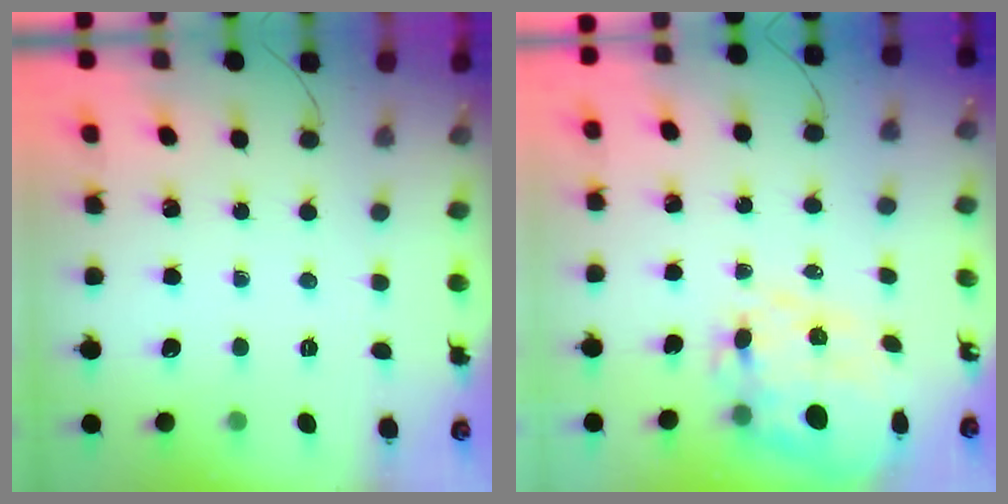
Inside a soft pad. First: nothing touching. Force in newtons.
{"total": 6.2, "press": 5.3, "slide": 3.2}